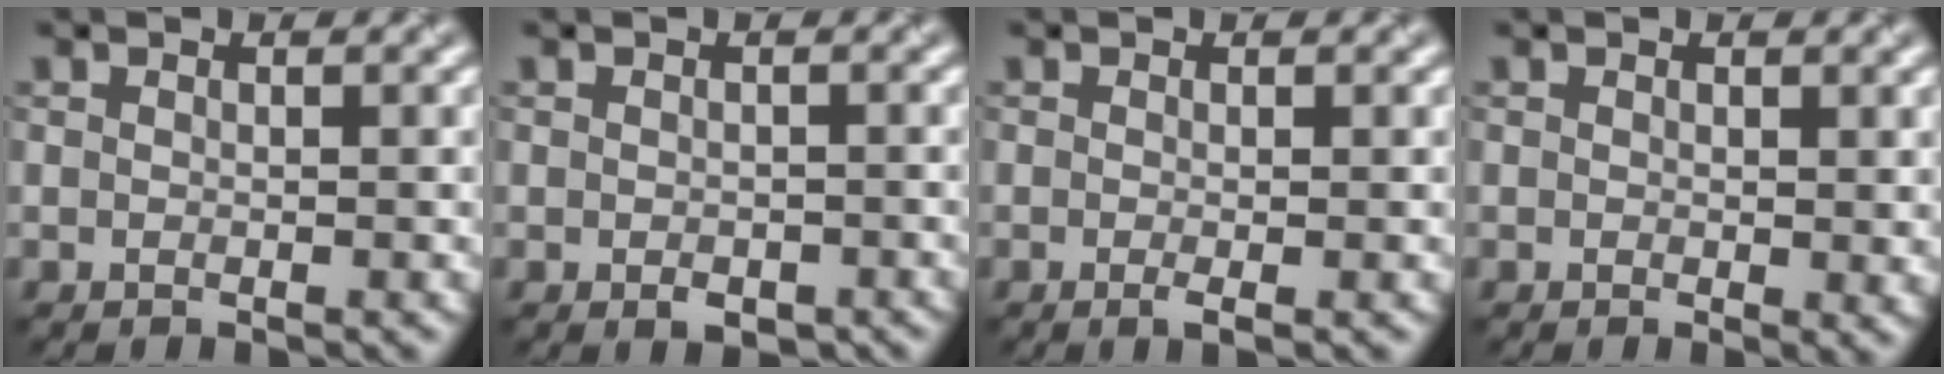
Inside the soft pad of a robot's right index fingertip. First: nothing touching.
{"total": 1.5, "force": [-0.7, 1.0, 0.7], "torque": [-0.012, -0.003, -0.007]}
{"total": 0.8, "force": [-0.3, 0.1, 0.7], "torque": [-0.013, -0.004, -0.004]}
{"total": 1.2, "force": [0.3, 0.4, 1.1], "torque": [-0.012, -0.006, 0.008]}